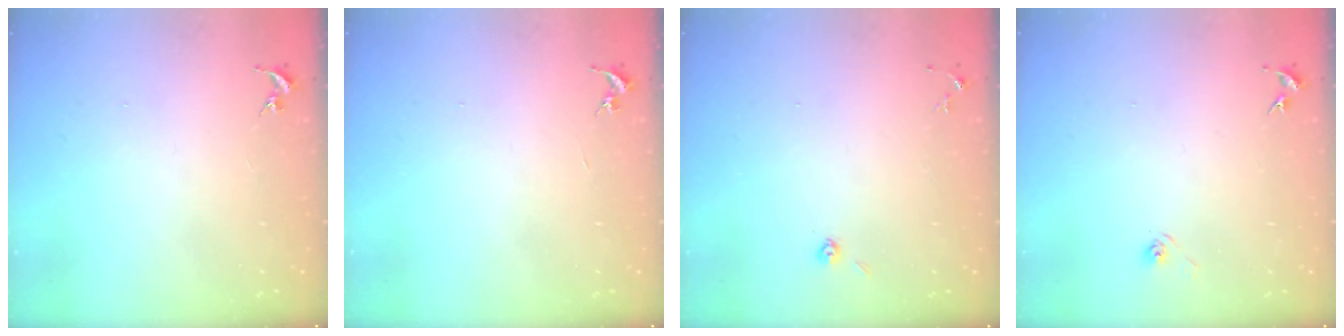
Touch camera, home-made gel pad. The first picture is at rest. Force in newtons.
{"total": 0.0}
{"total": 3.4, "press": 3.3, "slide": 0.9}
{"total": 3.0, "press": 2.6, "slide": 1.5}